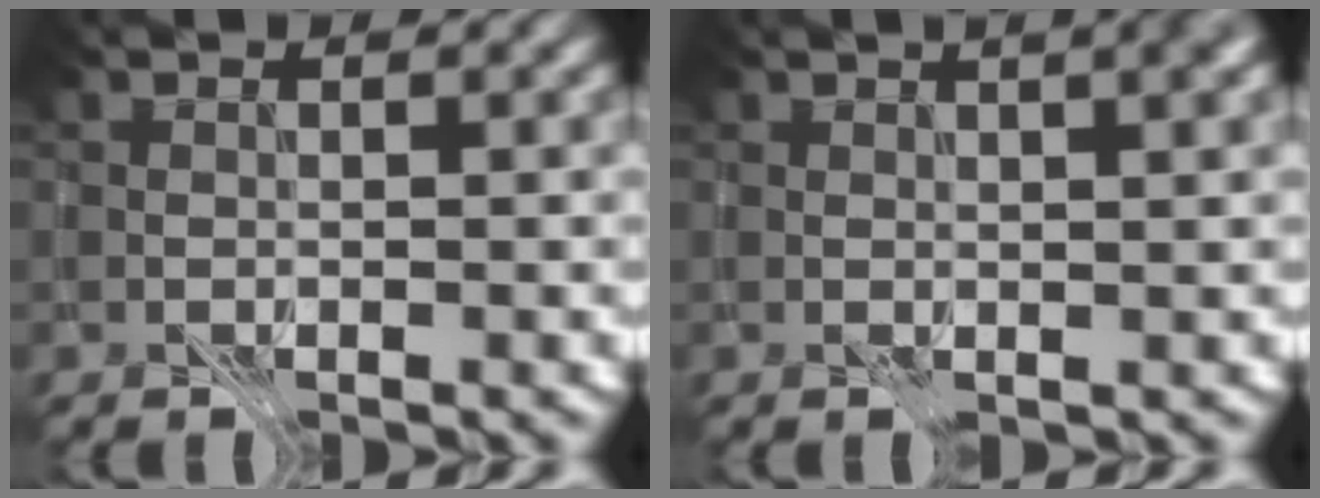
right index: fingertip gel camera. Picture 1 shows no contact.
{"total": 4.6, "force": [1.9, 1.8, 3.7], "torque": [-0.016, 0.027, -0.002]}